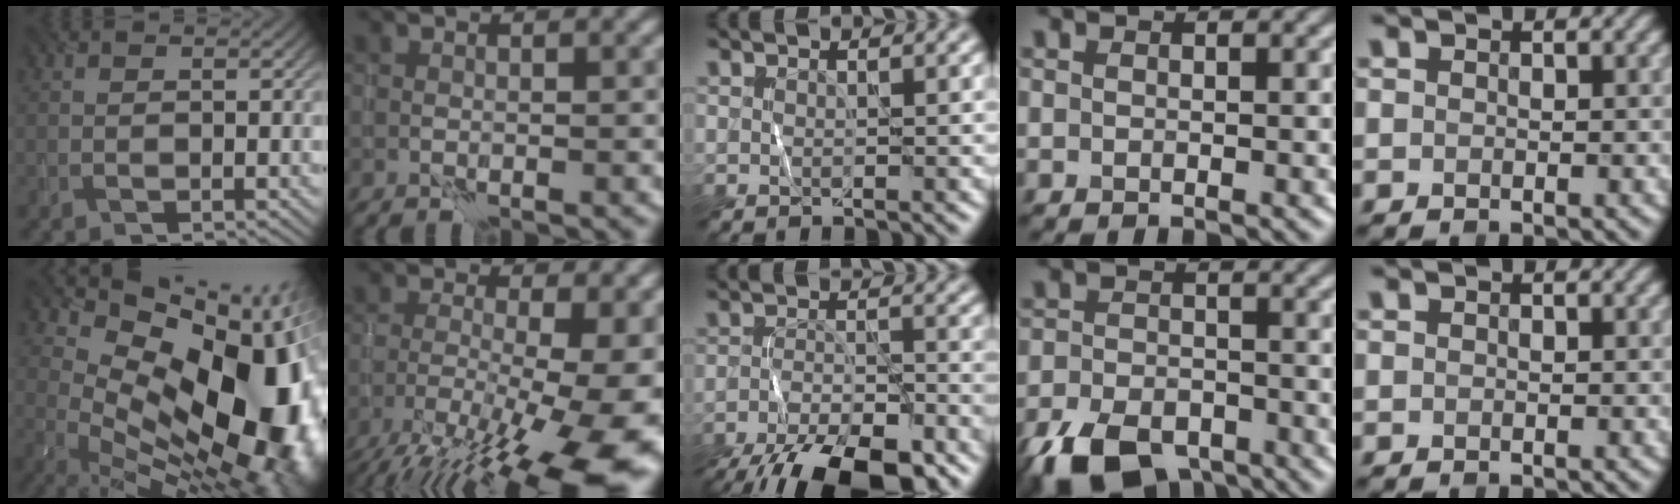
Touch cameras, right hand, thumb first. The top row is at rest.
{"thumb": {"total": 20.0, "force": [2.6, 11.7, 16.0], "torque": [-0.211, -0.018, 0.064]}, "index": {"total": 16.0, "force": [-7.6, 4.7, 13.3], "torque": [-0.211, -0.010, -0.114]}, "middle": {"total": 12.5, "force": [-9.4, 4.1, 7.1], "torque": [-0.131, -0.037, -0.141]}, "ring": {"total": 8.3, "force": [-5.9, 4.1, 4.0], "torque": [-0.081, -0.019, -0.103]}}